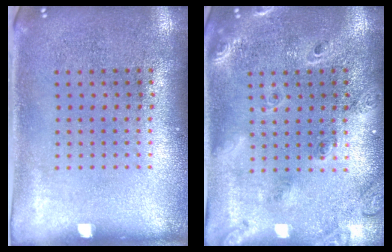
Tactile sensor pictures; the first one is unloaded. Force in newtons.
{"total": 1.8, "press": 1.7, "slide": 0.6}